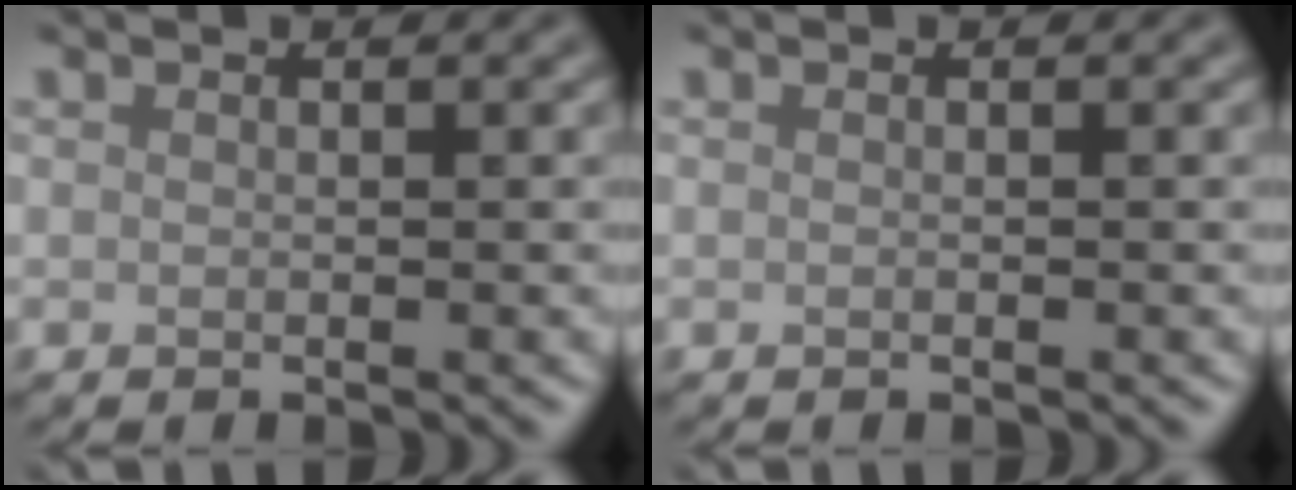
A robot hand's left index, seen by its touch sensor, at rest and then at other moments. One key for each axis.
{"total": 0.0}